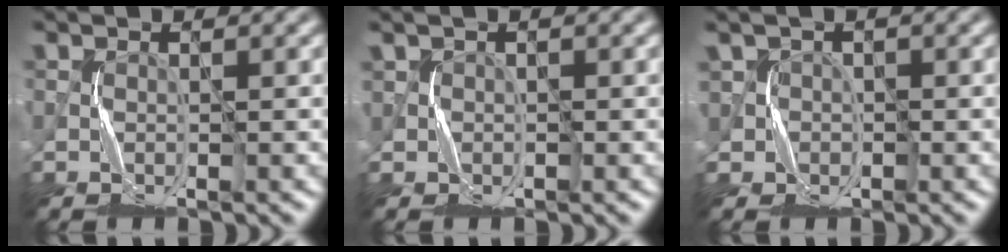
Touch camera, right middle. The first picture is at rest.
{"total": 1.4, "force": [0.6, 1.2, 0.1], "torque": [-0.002, 0.002, 0.010]}
{"total": 2.5, "force": [0.8, 2.4, 0.1], "torque": [-0.014, 0.000, 0.018]}